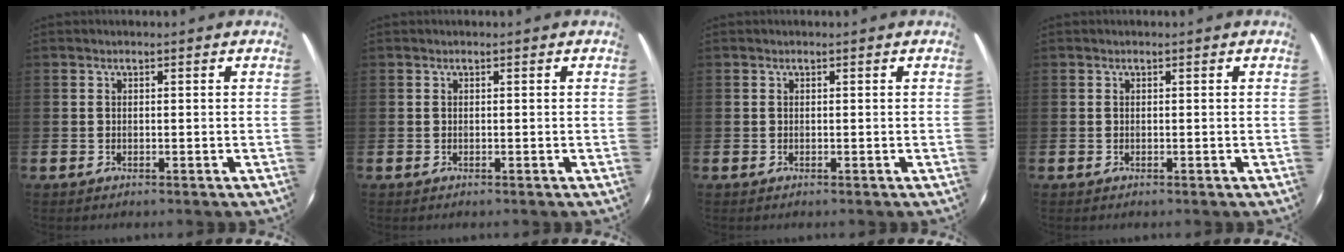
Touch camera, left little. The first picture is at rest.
{"total": 0.0}
{"total": 0.0}
{"total": 0.0}